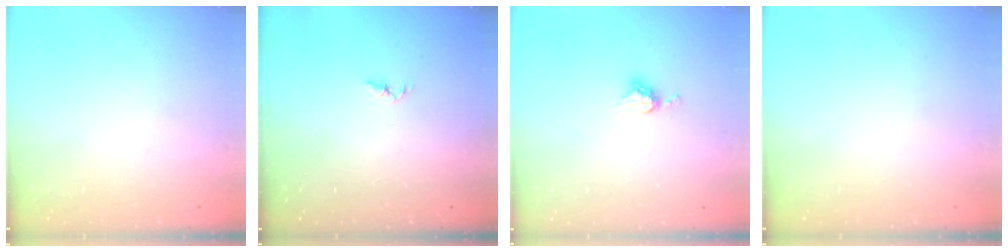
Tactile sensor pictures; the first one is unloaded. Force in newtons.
{"total": 1.8, "press": 1.7, "slide": 0.3}
{"total": 5.4, "press": 5.4, "slide": 0.1}
{"total": 0.0}